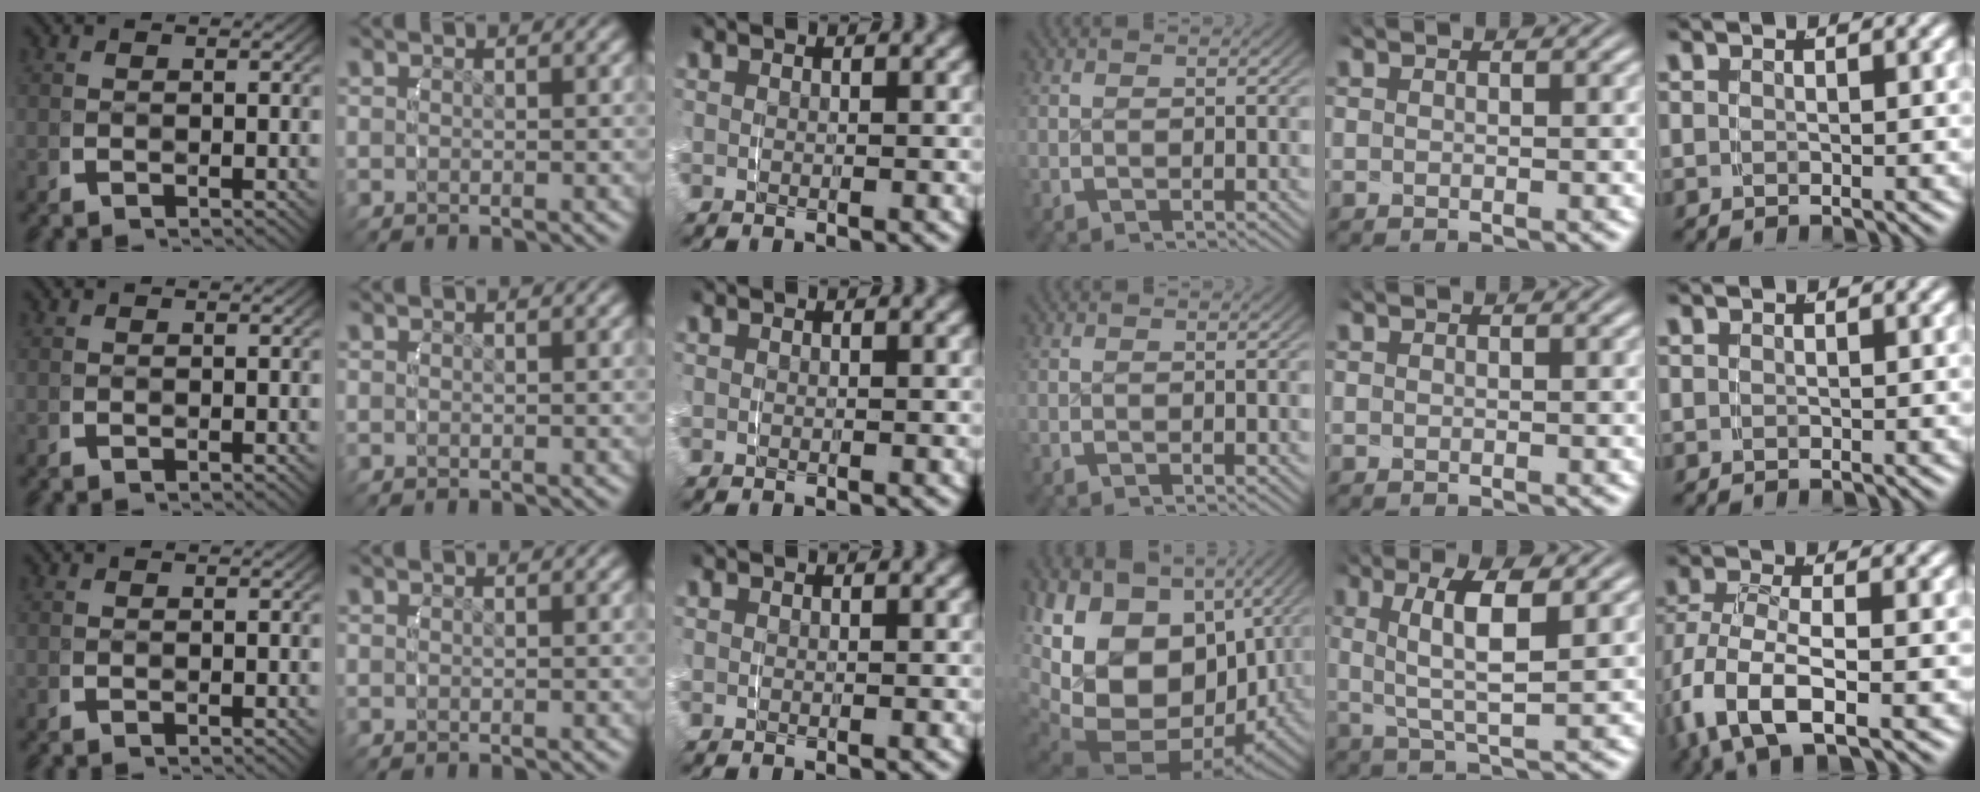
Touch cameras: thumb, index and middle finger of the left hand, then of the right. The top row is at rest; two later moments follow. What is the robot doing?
{"motion": "grasp_and_lifting", "object": "towel"}